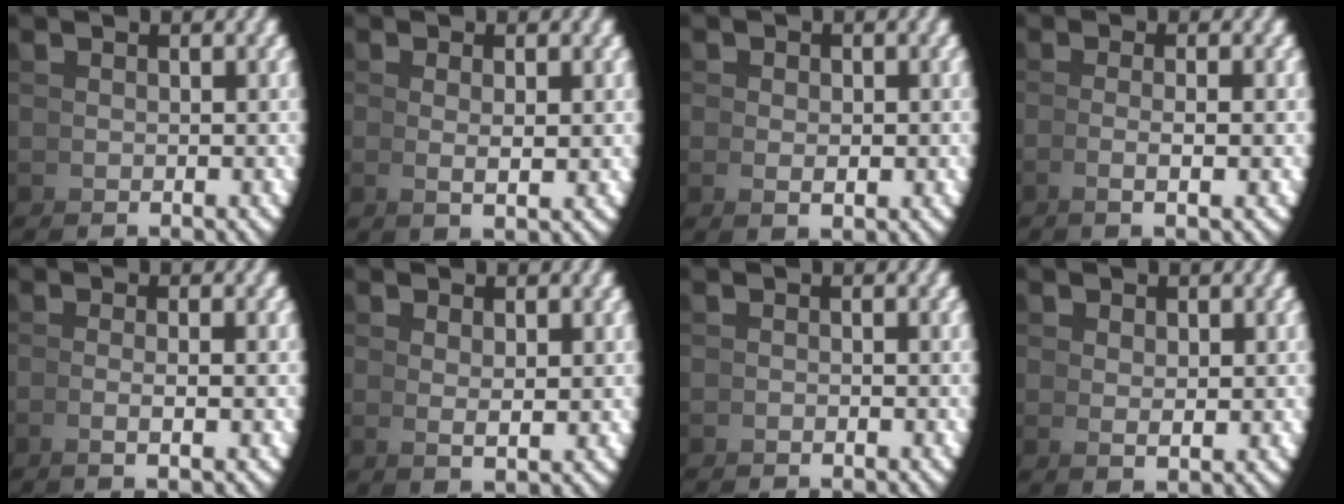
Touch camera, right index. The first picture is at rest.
{"total": 1.4, "force": [0.6, -0.3, 1.3], "torque": [-0.028, -0.003, 0.016]}
{"total": 1.0, "force": [0.2, 0.6, 0.8], "torque": [-0.011, -0.003, 0.007]}
{"total": 2.4, "force": [-0.5, -0.8, 2.2], "torque": [-0.038, 0.002, -0.007]}
{"total": 1.9, "force": [-0.5, -0.9, 1.6], "torque": [-0.027, 0.004, -0.010]}
{"total": 1.5, "force": [1.1, -0.5, 1.0], "torque": [-0.019, -0.005, 0.030]}
{"total": 1.2, "force": [-0.6, -1.0, -0.4], "torque": [0.011, 0.003, -0.013]}
{"total": 1.3, "force": [1.0, -0.2, 0.7], "torque": [-0.011, -0.005, 0.028]}